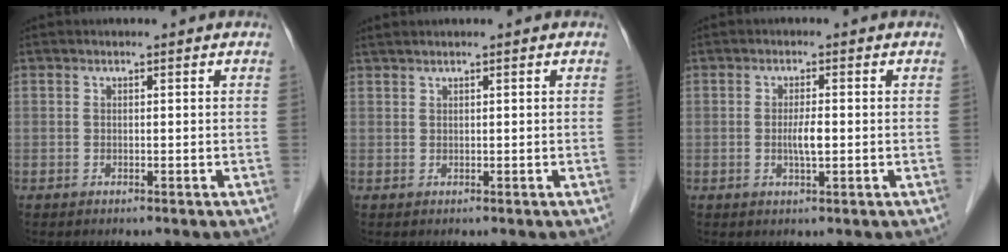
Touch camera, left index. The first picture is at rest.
{"total": 1.6, "force": [1.3, -0.2, 1.0], "torque": [-0.023, 0.017, 0.030]}
{"total": 2.7, "force": [-0.2, 0.3, 2.7], "torque": [-0.053, -0.002, -0.002]}